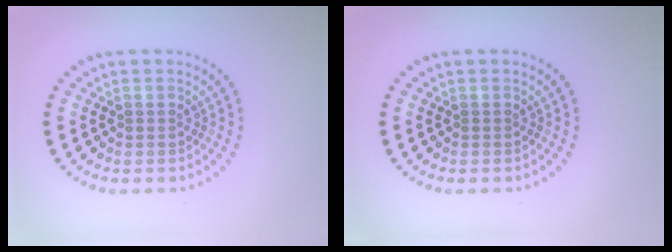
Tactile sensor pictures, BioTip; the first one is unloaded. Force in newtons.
{"total": 0.0}